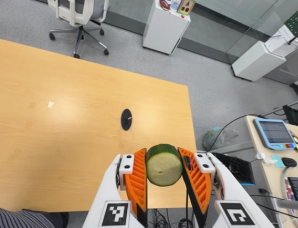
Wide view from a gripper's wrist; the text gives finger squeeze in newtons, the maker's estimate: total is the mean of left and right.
{"total": 9.9, "left": 9.4, "right": 10.3}